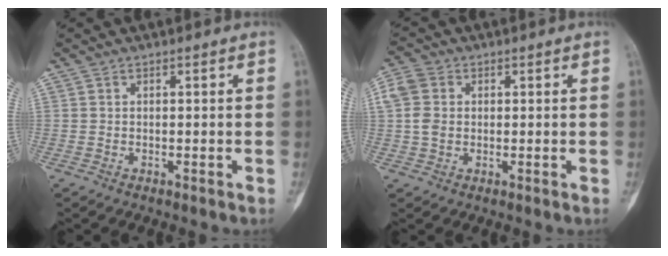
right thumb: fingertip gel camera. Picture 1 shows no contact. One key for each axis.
{"total": 5.4, "fx": 0.7, "fy": 4.4, "fz": 3.1, "tx": -0.070, "ty": 0.009, "tz": 0.009}